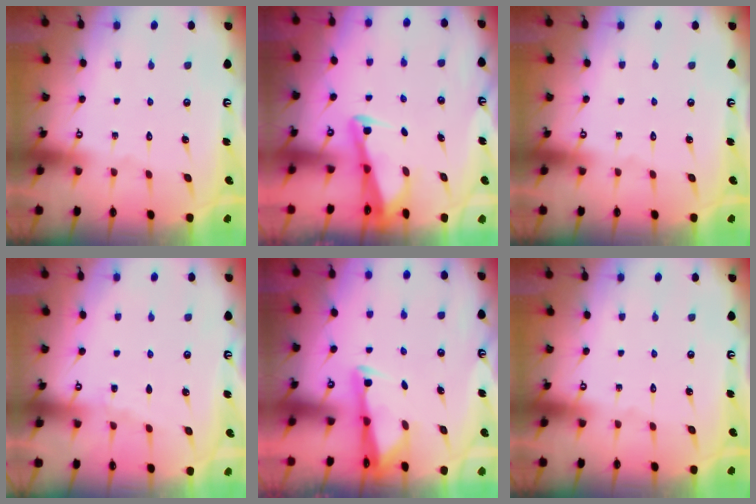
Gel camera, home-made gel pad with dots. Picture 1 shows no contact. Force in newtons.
{"total": 2.6, "press": 2.6, "slide": 0.2}
{"total": 0.0}
{"total": 2.8, "press": 2.7, "slide": 0.3}
{"total": 2.6, "press": 2.5, "slide": 0.4}
{"total": 0.0}